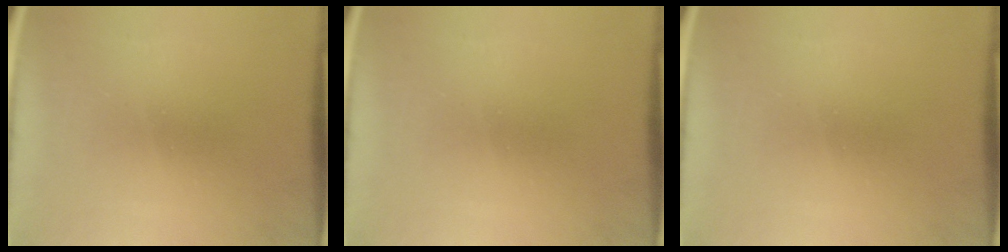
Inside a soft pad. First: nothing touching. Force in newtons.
{"total": 0.0}
{"total": 0.0}